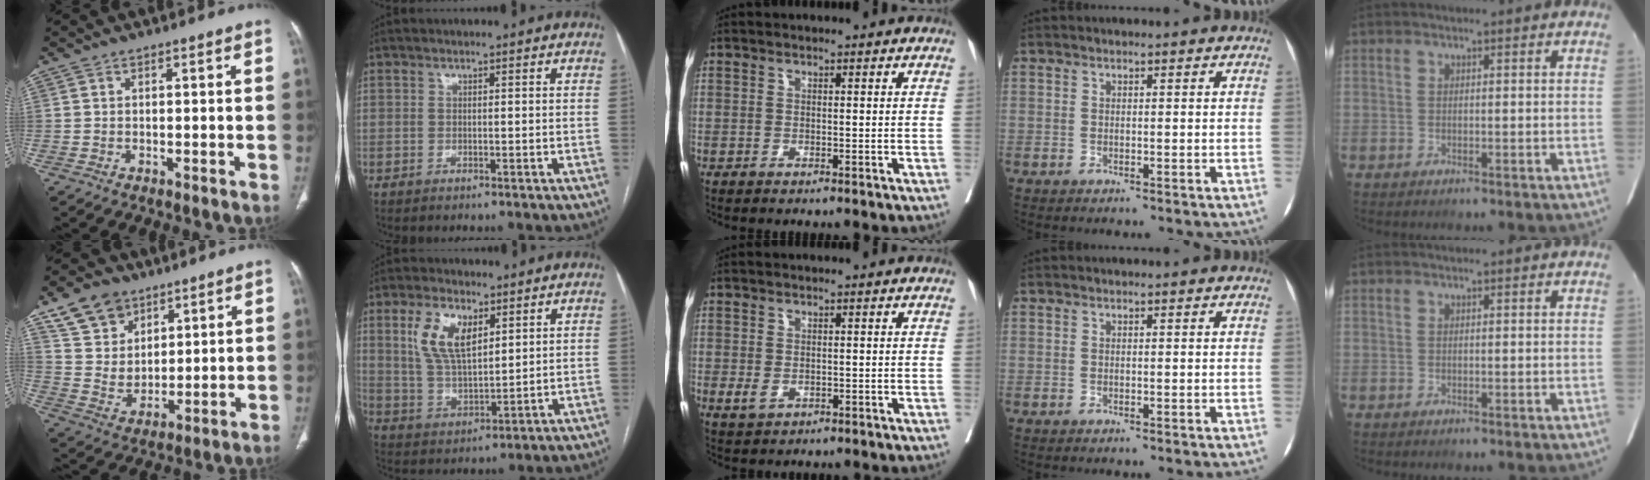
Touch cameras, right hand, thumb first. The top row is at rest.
{"thumb": {"total": 11.3, "force": [7.0, 7.8, 4.2], "torque": [-0.049, -0.036, 0.139]}, "index": {"total": 9.2, "force": [4.0, 4.1, 7.2], "torque": [-0.149, 0.009, 0.084]}, "middle": {"total": 2.1, "force": [-0.3, 1.4, 1.5], "torque": [-0.027, -0.004, 0.002]}}